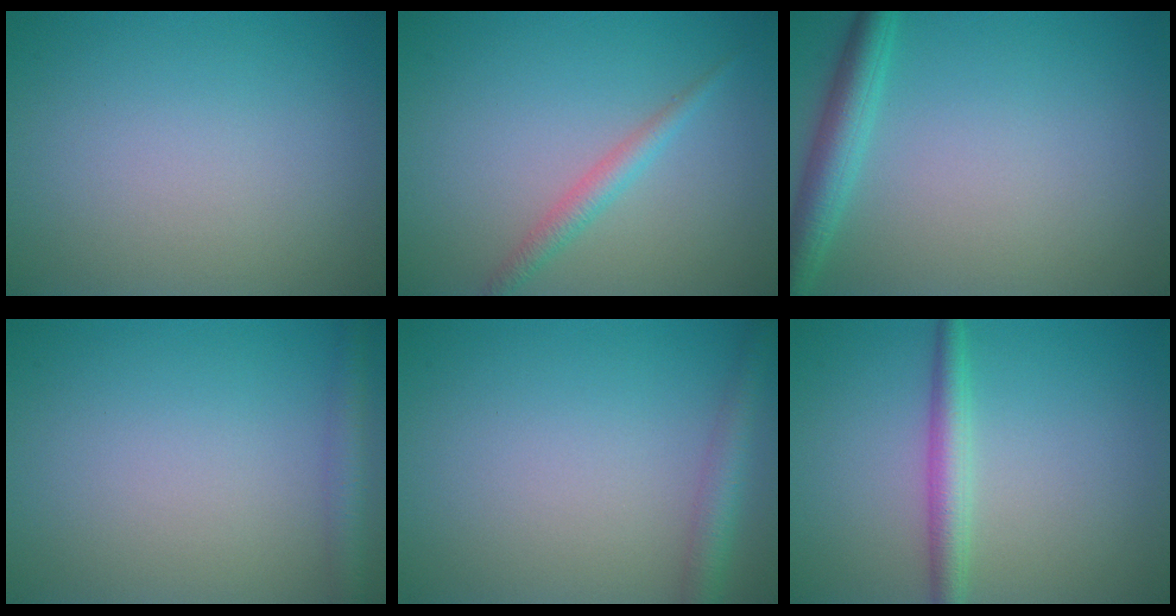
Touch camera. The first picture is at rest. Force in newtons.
{"total": 1.9, "press": 1.9, "slide": 0.1}
{"total": 3.4, "press": 3.4, "slide": 0.1}
{"total": 2.4, "press": 2.4, "slide": 0.1}
{"total": 2.7, "press": 2.7, "slide": 0.2}
{"total": 2.7, "press": 2.7, "slide": 0.0}